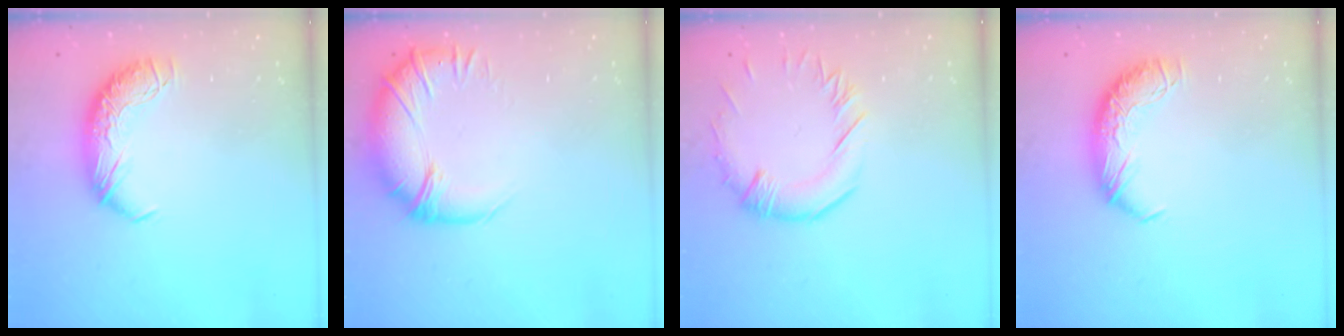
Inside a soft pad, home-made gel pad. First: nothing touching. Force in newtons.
{"total": 2.9, "press": 0.7, "slide": 2.8}
{"total": 1.0, "press": 0.6, "slide": 0.8}
{"total": 0.0}